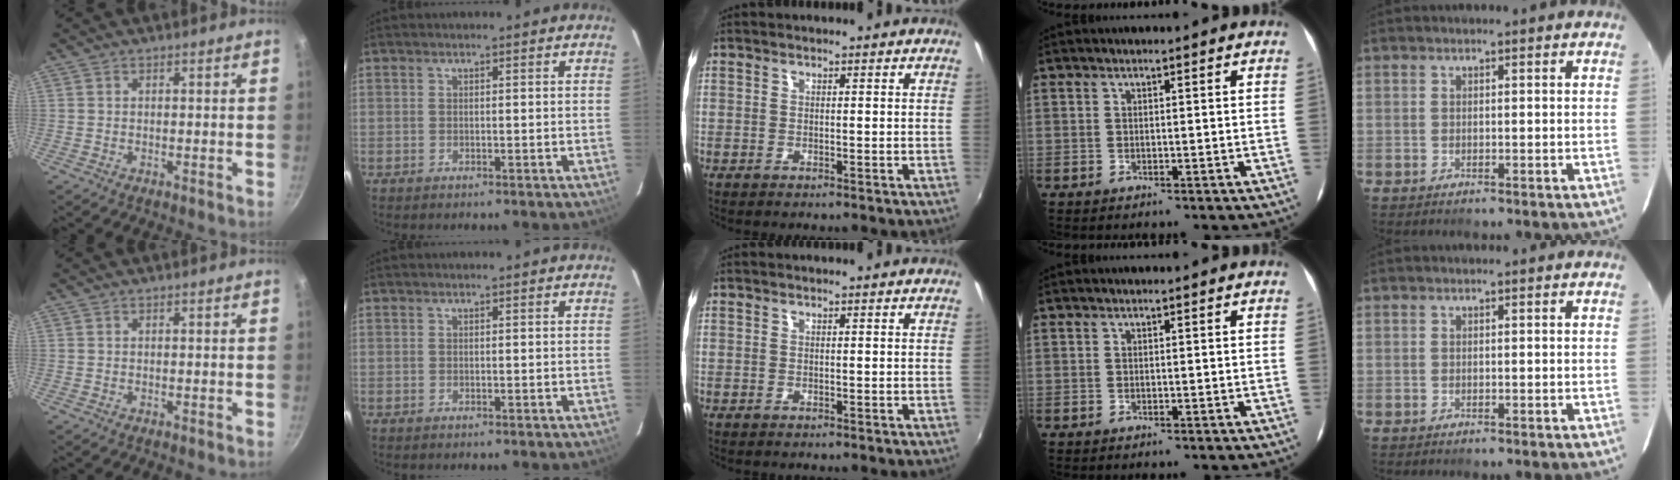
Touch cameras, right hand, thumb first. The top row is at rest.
{}